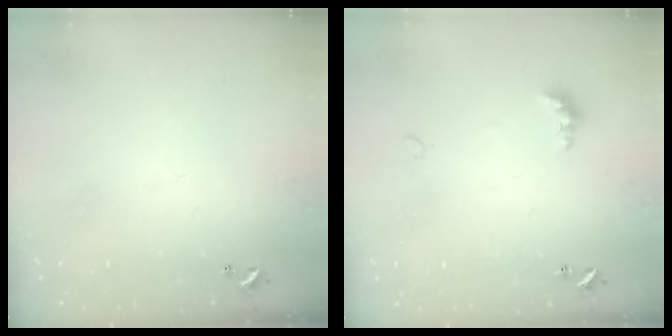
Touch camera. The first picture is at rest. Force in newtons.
{"total": 3.2, "press": 3.1, "slide": 0.8}